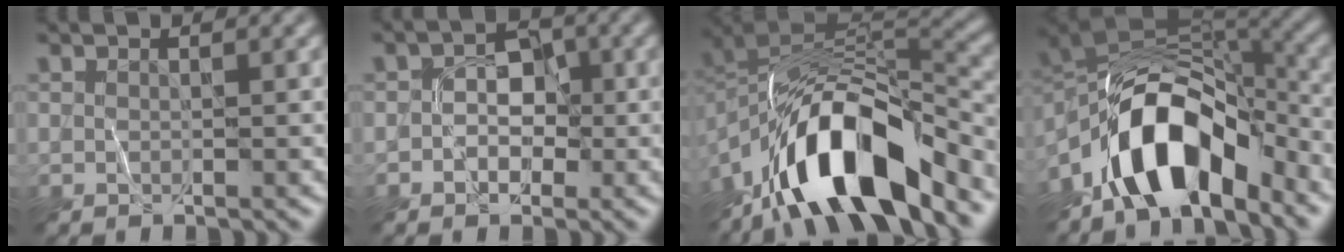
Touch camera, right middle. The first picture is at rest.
{"total": 3.0, "force": [-0.8, 2.3, 1.7], "torque": [-0.018, 0.006, -0.017]}
{"total": 12.5, "force": [-7.0, 5.0, 9.1], "torque": [-0.147, 0.007, -0.130]}
{"total": 10.8, "force": [-5.8, 5.4, 7.4], "torque": [-0.114, 0.013, -0.104]}